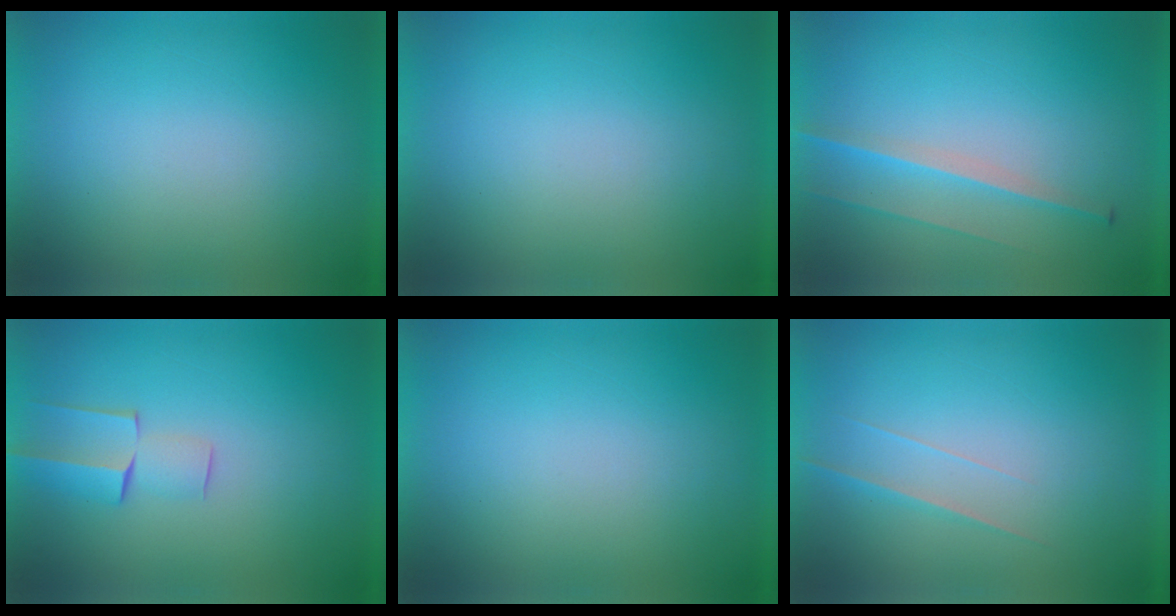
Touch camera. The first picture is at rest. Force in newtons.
{"total": 1.2}
{"total": 2.7}
{"total": 2.5}
{"total": 0.0}
{"total": 1.5}